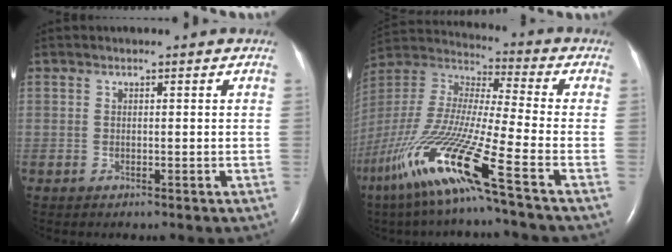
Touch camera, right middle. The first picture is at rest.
{"total": 20.2, "force": [-11.3, -0.3, 16.8], "torque": [-0.388, -0.063, -0.224]}